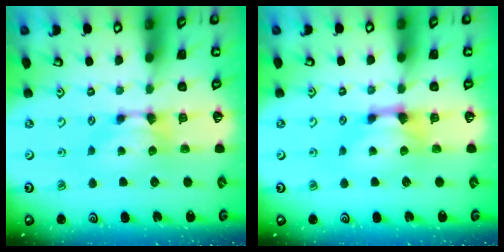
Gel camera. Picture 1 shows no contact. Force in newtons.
{"total": 1.5, "press": 1.2, "slide": 0.9}